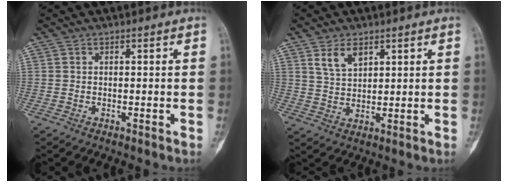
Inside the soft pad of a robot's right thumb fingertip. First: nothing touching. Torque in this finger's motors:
{"motor_torque": [-0.01, 0.02, 0.13, -0.12, 0.03]}